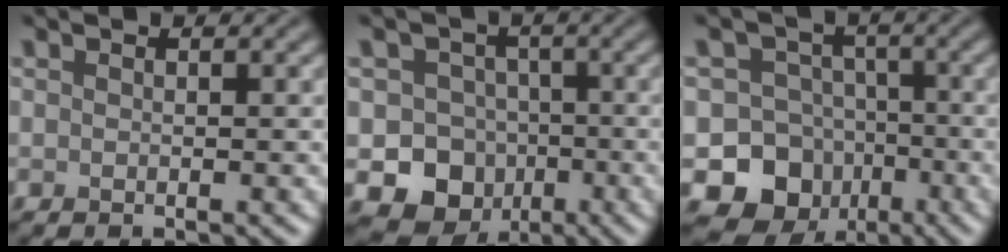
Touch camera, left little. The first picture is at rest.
{"total": 10.5, "force": [-4.1, 9.2, 2.7], "torque": [-0.018, -0.026, -0.080]}
{"total": 11.3, "force": [-5.2, 9.8, 2.3], "torque": [-0.024, -0.022, -0.099]}